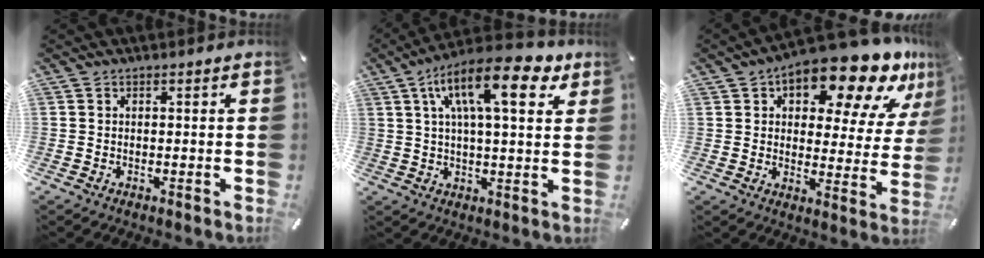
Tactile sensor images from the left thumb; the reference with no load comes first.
{"total": 16.8, "force": [7.5, 6.1, 13.8], "torque": [-0.232, -0.008, 0.119]}
{"total": 18.6, "force": [13.2, 7.5, 10.8], "torque": [-0.152, -0.099, 0.218]}